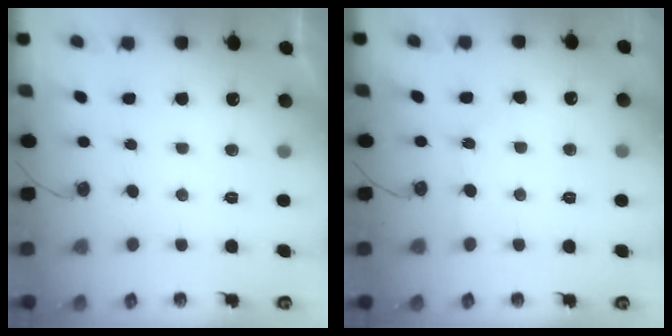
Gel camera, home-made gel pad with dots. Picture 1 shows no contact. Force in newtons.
{"total": 1.6, "press": 1.6, "slide": 0.2}